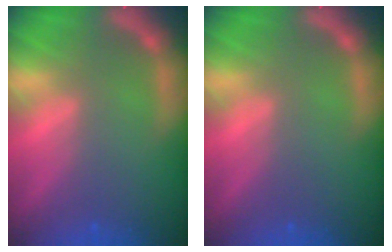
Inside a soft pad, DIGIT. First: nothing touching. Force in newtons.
{"total": 0.0}